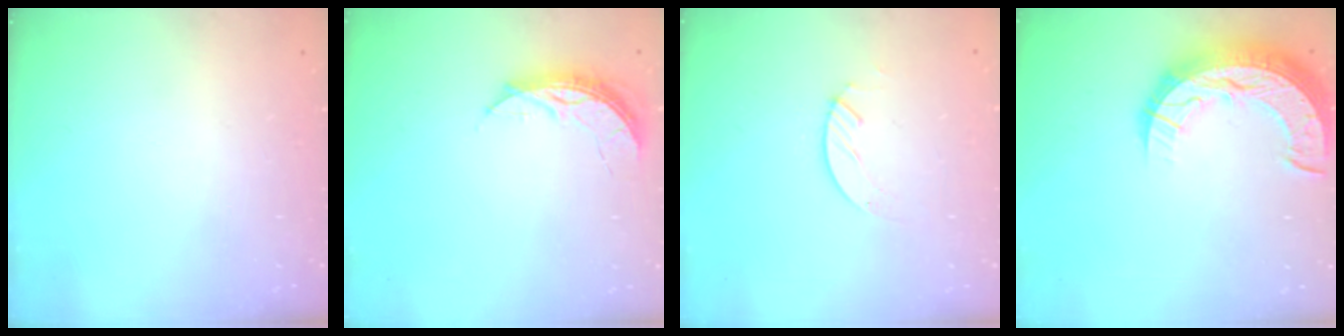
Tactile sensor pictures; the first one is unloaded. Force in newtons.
{"total": 6.1, "press": 6.1, "slide": 0.4}
{"total": 2.1, "press": 2.1, "slide": 0.2}
{"total": 15.0, "press": 15.0, "slide": 1.0}